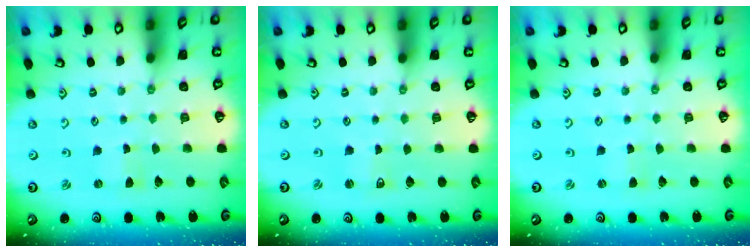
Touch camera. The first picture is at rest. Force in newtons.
{"total": 1.4, "press": 1.4, "slide": 0.1}
{"total": 0.0}